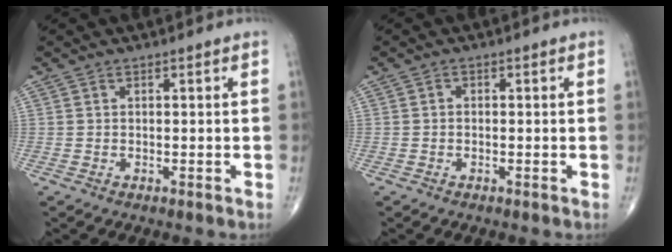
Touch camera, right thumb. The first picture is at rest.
{"total": 0.7, "force": [-0.1, 0.6, 0.4], "torque": [0.000, 0.003, -0.005]}